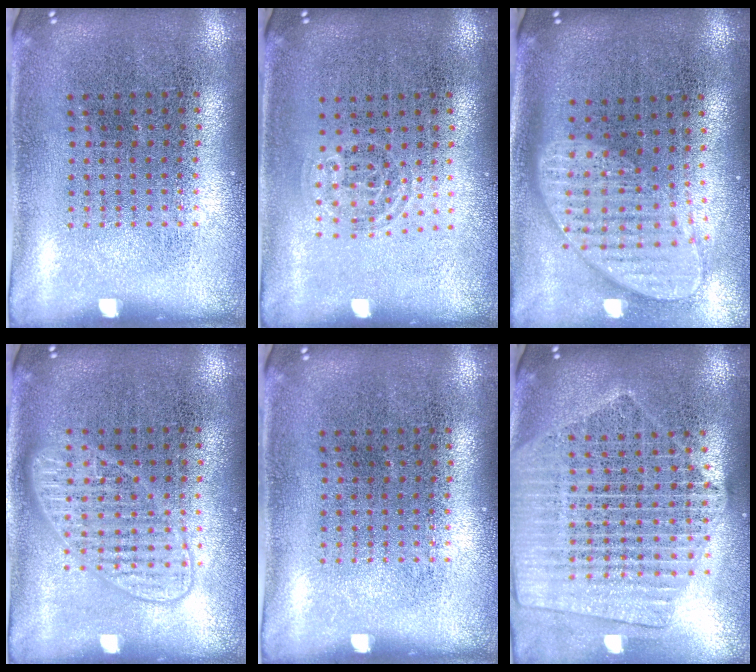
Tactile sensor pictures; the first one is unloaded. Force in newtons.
{"total": 0.9, "press": 0.7, "slide": 0.6}
{"total": 2.0, "press": 1.6, "slide": 1.2}
{"total": 2.7, "press": 2.7, "slide": 0.4}
{"total": 0.0}
{"total": 2.2, "press": 1.9, "slide": 1.1}